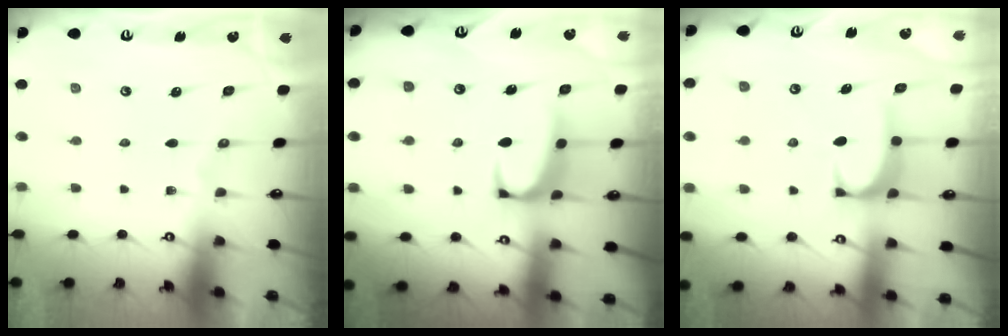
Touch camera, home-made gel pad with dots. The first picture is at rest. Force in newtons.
{"total": 1.4, "press": 1.1, "slide": 0.8}
{"total": 0.9, "press": 0.6, "slide": 0.6}